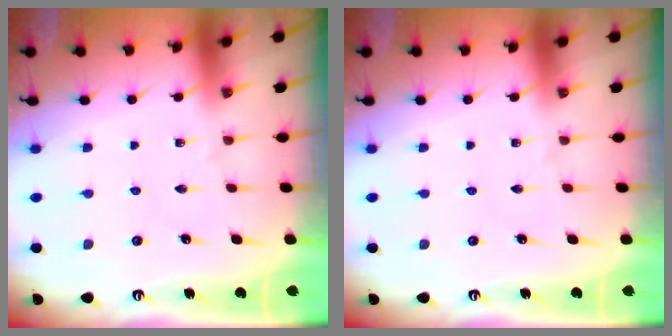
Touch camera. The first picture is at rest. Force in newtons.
{"total": 0.0}